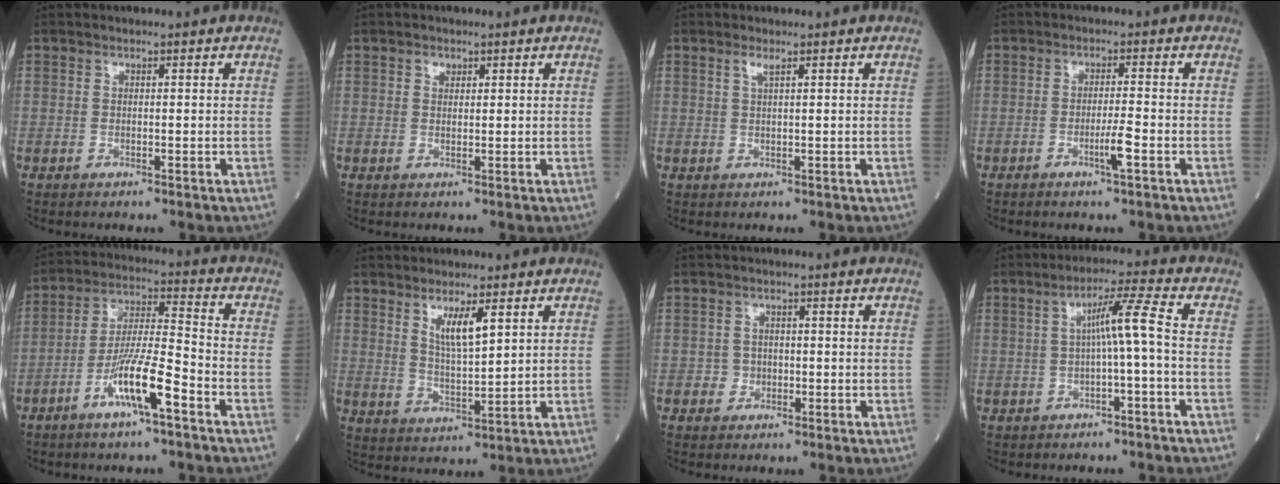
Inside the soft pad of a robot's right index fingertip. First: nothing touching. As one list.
[{"total": 1.2, "force": [0.7, 0.8, 0.5], "torque": [-0.006, -0.003, 0.011]}, {"total": 1.3, "force": [0.9, -0.1, 1.0], "torque": [-0.024, 0.001, 0.018]}, {"total": 2.8, "force": [-1.4, -0.3, 2.4], "torque": [-0.046, -0.003, -0.025]}, {"total": 10.1, "force": [-5.3, 0.7, 8.5], "torque": [-0.166, 0.000, -0.099]}, {"total": 5.6, "force": [2.9, 0.9, 4.7], "torque": [-0.089, -0.009, 0.058]}, {"total": 1.7, "force": [-0.5, 1.6, 0.3], "torque": [0.002, 0.008, -0.009]}, {"total": 5.5, "force": [-0.4, -0.6, 5.4], "torque": [-0.091, 0.018, -0.006]}]